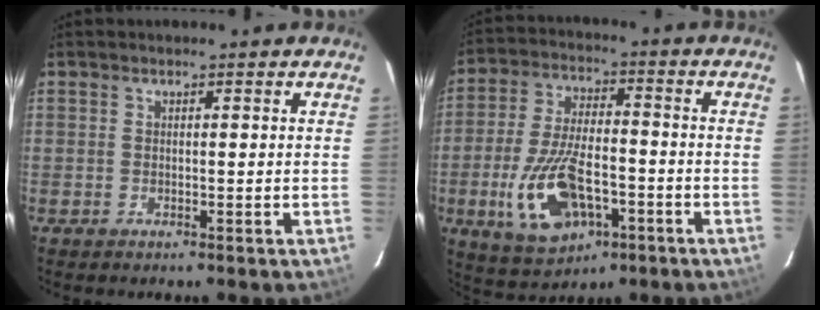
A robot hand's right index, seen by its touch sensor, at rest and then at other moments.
{"total": 15.2, "force": [-5.6, 7.1, 12.3], "torque": [-0.263, -0.011, -0.088]}